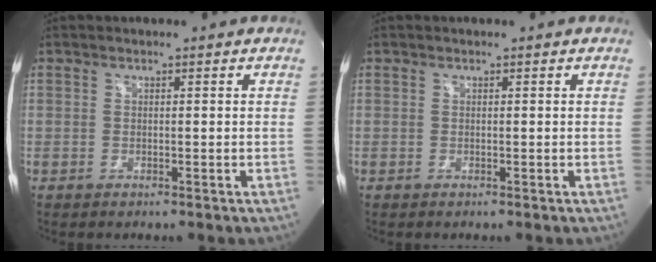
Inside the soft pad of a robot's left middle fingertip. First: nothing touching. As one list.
[{"total": 0.0}]